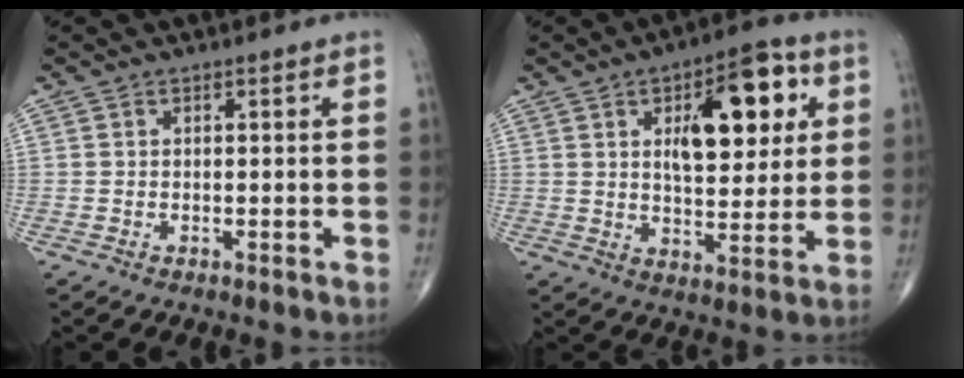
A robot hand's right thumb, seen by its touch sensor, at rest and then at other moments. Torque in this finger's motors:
{"motor_torque": [-0.14, 0.60, 0.38, 0.25, 0.09]}